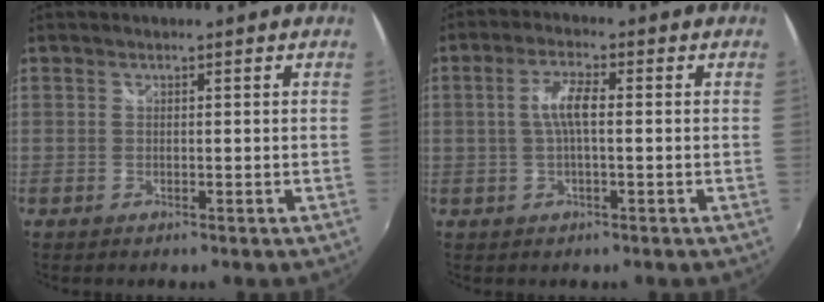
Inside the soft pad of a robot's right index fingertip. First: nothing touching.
{"total": 4.7, "force": [0.0, 1.0, 4.6], "torque": [-0.089, 0.007, 0.002]}